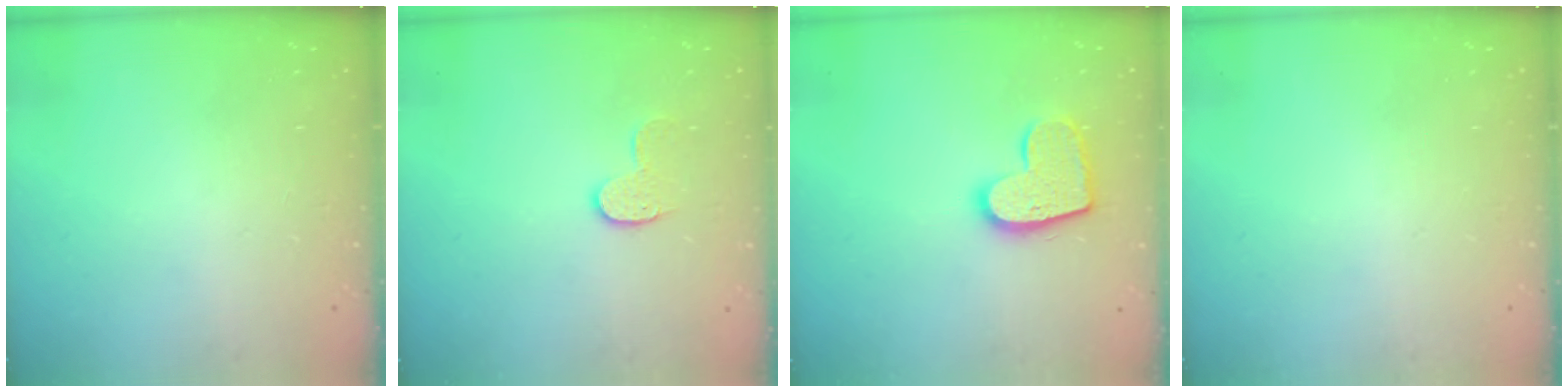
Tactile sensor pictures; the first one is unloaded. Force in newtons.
{"total": 6.9, "press": 6.9, "slide": 0.1}
{"total": 13.5, "press": 13.5, "slide": 0.8}
{"total": 0.0}